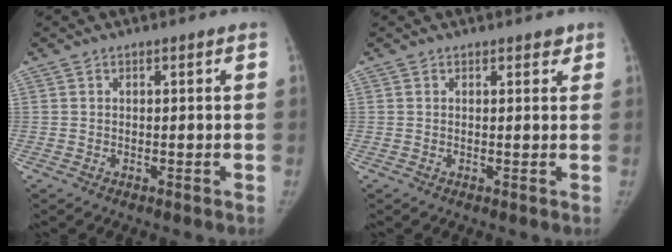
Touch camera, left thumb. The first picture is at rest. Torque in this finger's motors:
{"motor_torque": [0.17, -0.02, 0.22, -0.49, 0.03]}